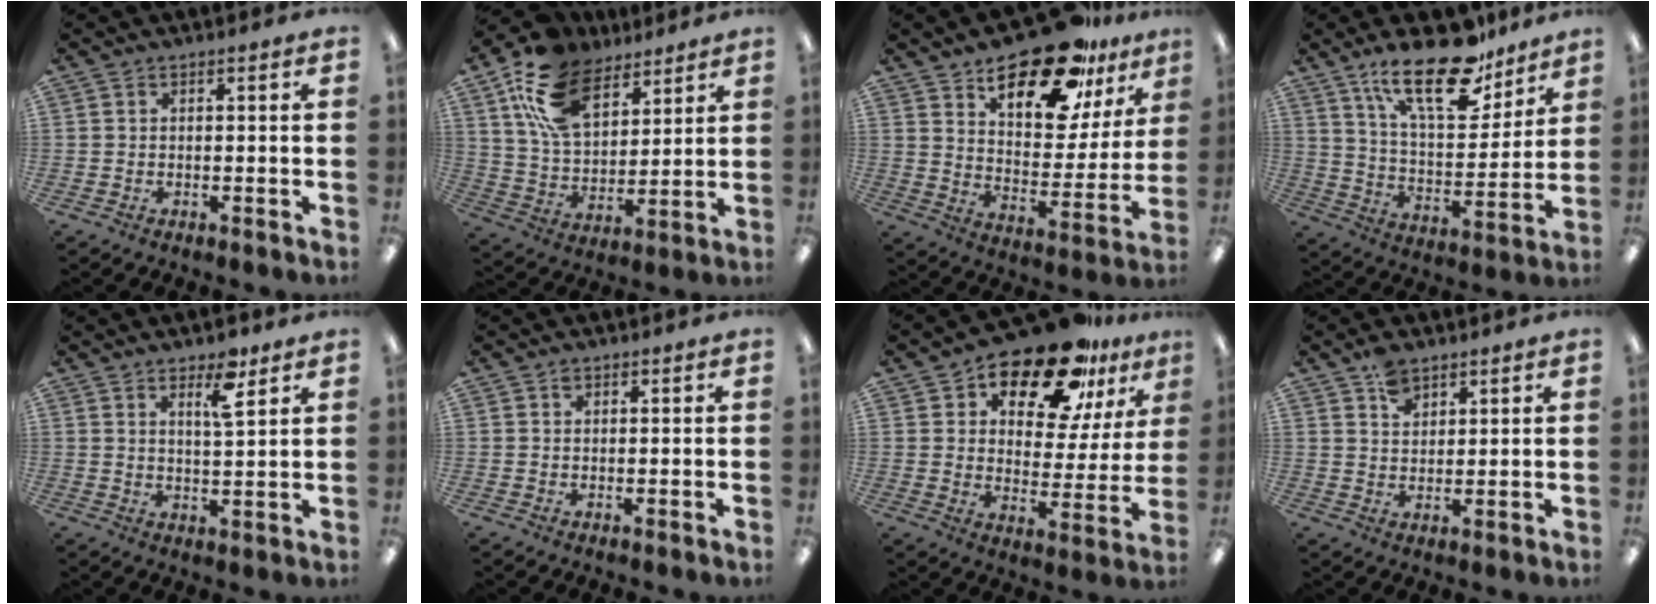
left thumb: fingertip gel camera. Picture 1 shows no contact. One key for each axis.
{"total": 17.4, "fx": 10.3, "fy": 10.4, "fz": 9.4, "tx": -0.178, "ty": -0.032, "tz": 0.194}
{"total": 22.5, "fx": 16.7, "fy": 8.9, "fz": 12.2, "tx": -0.186, "ty": -0.104, "tz": 0.281}
{"total": 21.1, "fx": 14.8, "fy": 8.3, "fz": 12.5, "tx": -0.203, "ty": -0.081, "tz": 0.250}
{"total": 7.1, "fx": 4.5, "fy": 2.2, "fz": 5.0, "tx": -0.073, "ty": -0.018, "tz": 0.070}
{"total": 1.0, "fx": 0.6, "fy": 0.6, "fz": 0.5, "tx": -0.011, "ty": 0.001, "tz": 0.012}
{"total": 18.6, "fx": 14.4, "fy": 7.5, "fz": 9.2, "tx": -0.145, "ty": -0.100, "tz": 0.244}
{"total": 4.7, "fx": 3.4, "fy": 2.7, "fz": 1.8, "tx": -0.028, "ty": -0.013, "tz": 0.063}